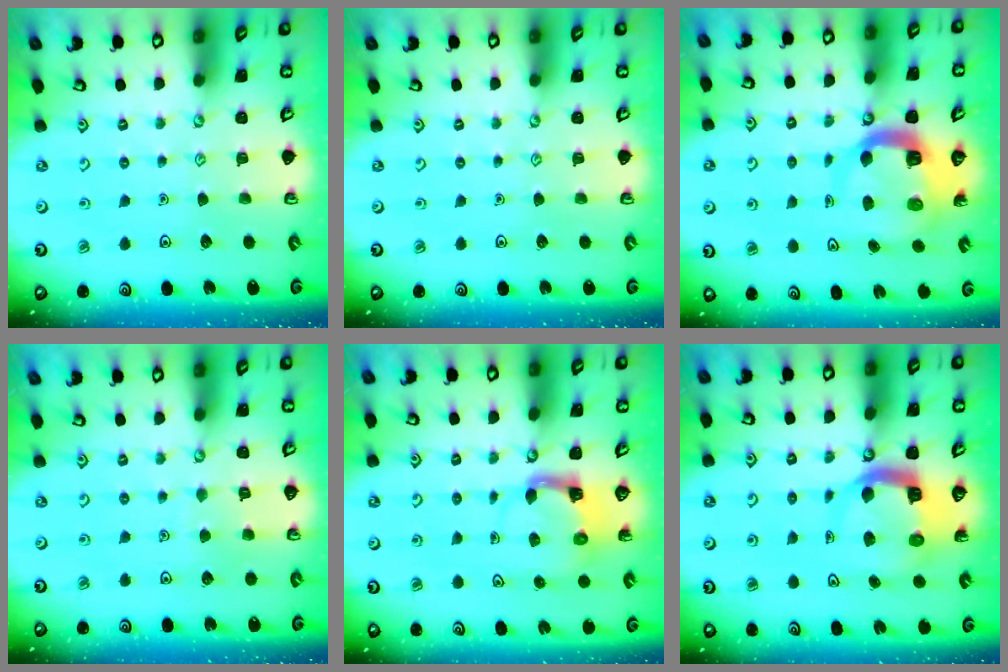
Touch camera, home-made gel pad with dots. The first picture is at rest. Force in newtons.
{"total": 0.0}
{"total": 8.4, "press": 8.3, "slide": 0.9}
{"total": 3.9, "press": 3.9, "slide": 0.3}
{"total": 3.7, "press": 3.6, "slide": 0.6}
{"total": 8.0, "press": 7.9, "slide": 1.1}